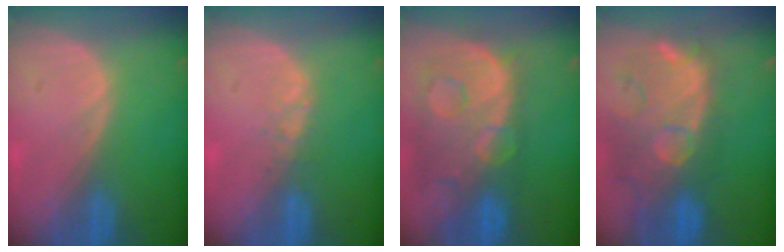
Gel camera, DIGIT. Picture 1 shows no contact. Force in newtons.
{"total": 1.4, "press": 1.4, "slide": 0.2}
{"total": 13.7, "press": 11.1, "slide": 8.0}
{"total": 13.1, "press": 11.3, "slide": 6.5}